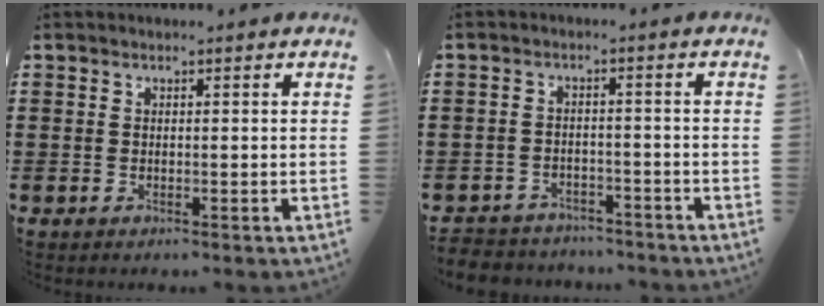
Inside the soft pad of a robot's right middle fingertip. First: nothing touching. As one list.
[{"total": 3.3, "force": [-3.3, 0.6, -0.3], "torque": [-0.004, -0.002, -0.070]}]